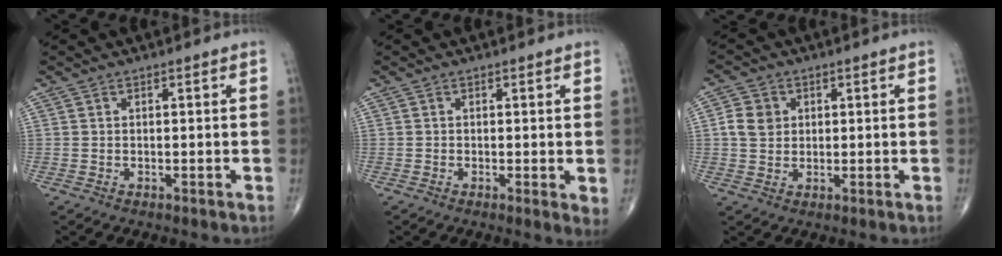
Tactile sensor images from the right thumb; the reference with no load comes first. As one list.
[{"total": 2.3, "force": [0.0, 0.6, 2.2], "torque": [-0.032, -0.008, -0.007]}, {"total": 4.8, "force": [0.9, 4.1, 2.4], "torque": [-0.032, 0.003, 0.014]}]